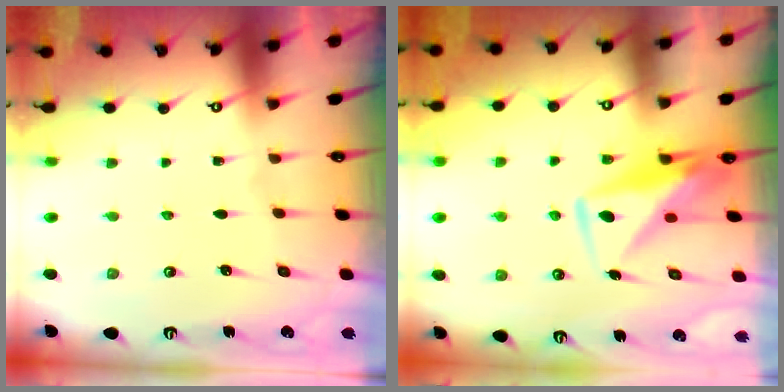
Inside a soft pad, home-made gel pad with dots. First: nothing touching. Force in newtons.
{"total": 10.2, "press": 10.2, "slide": 0.8}